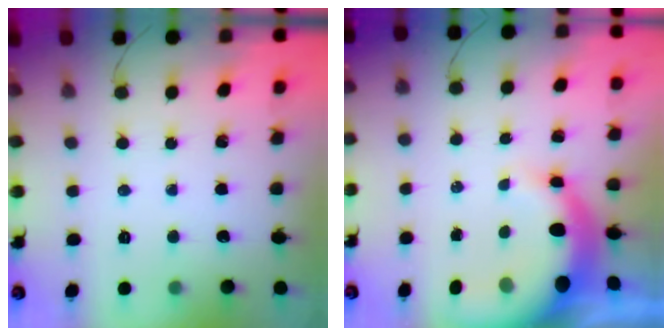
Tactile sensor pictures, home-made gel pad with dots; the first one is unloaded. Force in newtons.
{"total": 9.4, "press": 9.2, "slide": 1.9}